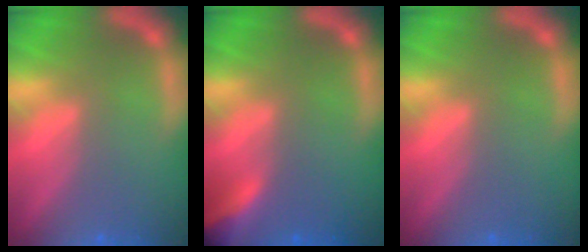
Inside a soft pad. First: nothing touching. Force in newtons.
{"total": 5.9}
{"total": 0.0}